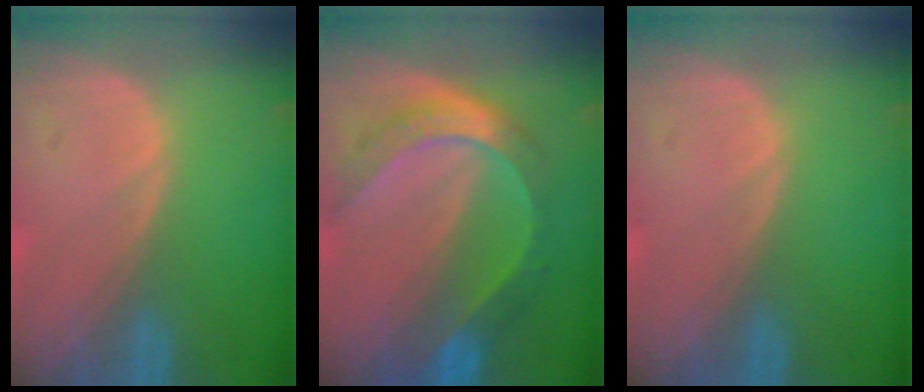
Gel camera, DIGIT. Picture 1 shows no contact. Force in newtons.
{"total": 8.2, "press": 8.1, "slide": 0.8}
{"total": 0.0}